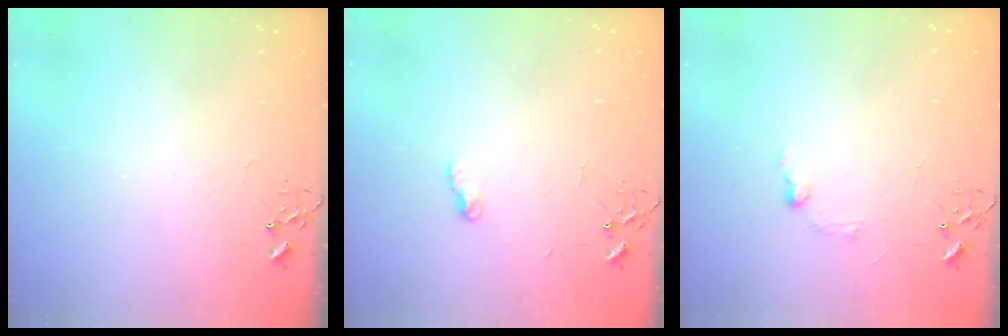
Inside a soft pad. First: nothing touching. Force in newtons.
{"total": 5.0, "press": 4.9, "slide": 0.7}
{"total": 6.4, "press": 6.3, "slide": 0.9}